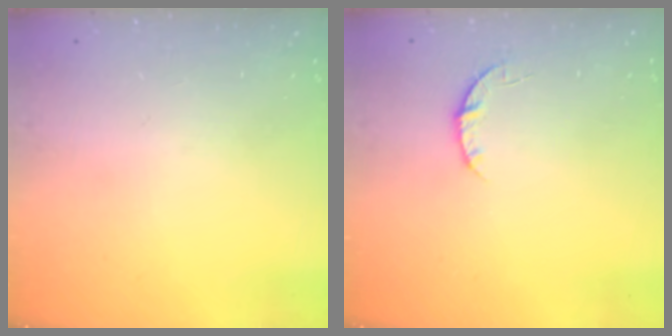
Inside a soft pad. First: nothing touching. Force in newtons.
{"total": 3.5, "press": 3.4, "slide": 0.4}